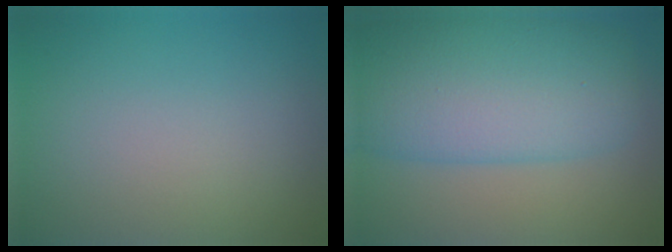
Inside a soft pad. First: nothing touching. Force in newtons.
{"total": 11.7, "press": 11.7, "slide": 0.2}